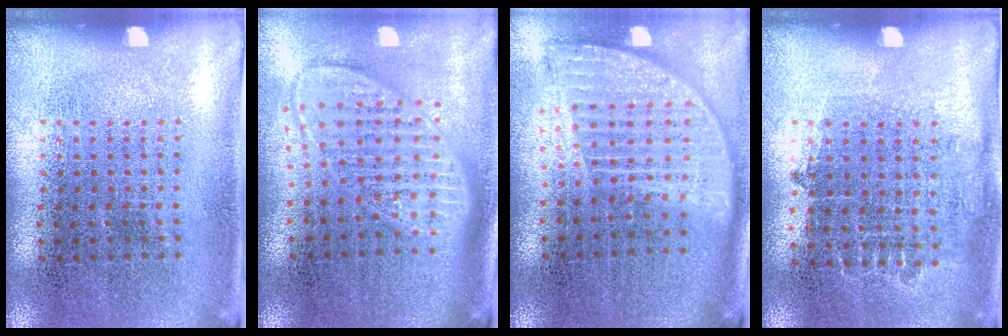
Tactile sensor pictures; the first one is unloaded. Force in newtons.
{"total": 1.8, "press": 1.5, "slide": 1.0}
{"total": 1.9, "press": 1.5, "slide": 1.2}
{"total": 0.7, "press": 0.7, "slide": 0.3}